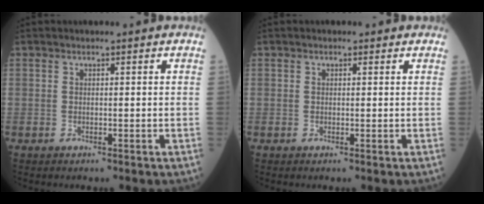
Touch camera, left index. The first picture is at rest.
{"total": 0.6, "force": [0.3, 0.5, 0.1], "torque": [0.000, 0.000, 0.002]}